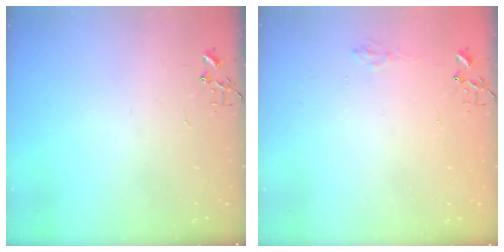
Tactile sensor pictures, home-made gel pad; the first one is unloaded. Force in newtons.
{"total": 8.6, "press": 8.6, "slide": 0.4}